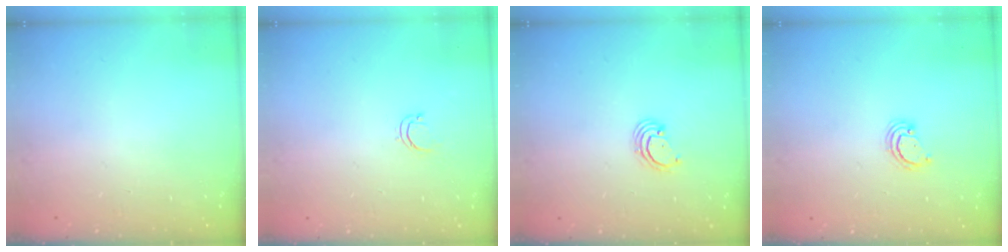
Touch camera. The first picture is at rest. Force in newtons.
{"total": 3.5, "press": 3.5, "slide": 0.5}
{"total": 2.6, "press": 2.6, "slide": 0.3}
{"total": 2.6, "press": 2.6, "slide": 0.3}